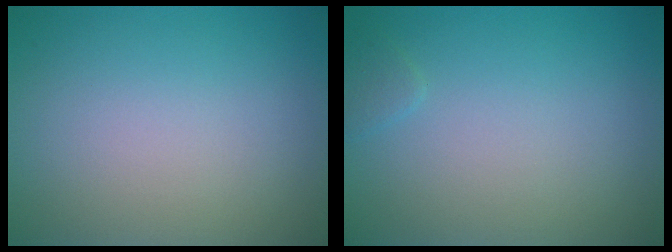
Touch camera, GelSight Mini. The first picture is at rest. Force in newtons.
{"total": 0.7, "press": 0.7, "slide": 0.0}